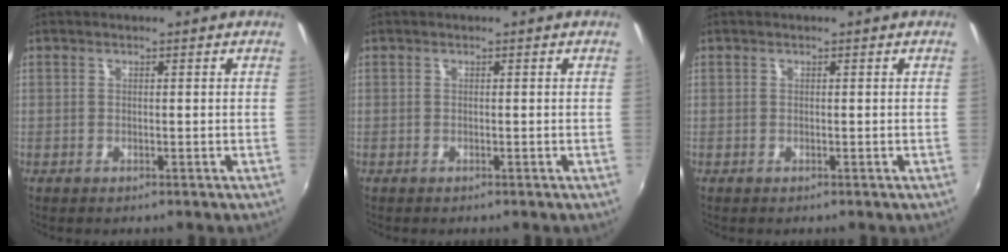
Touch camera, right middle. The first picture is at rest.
{"total": 0.0}
{"total": 0.0}